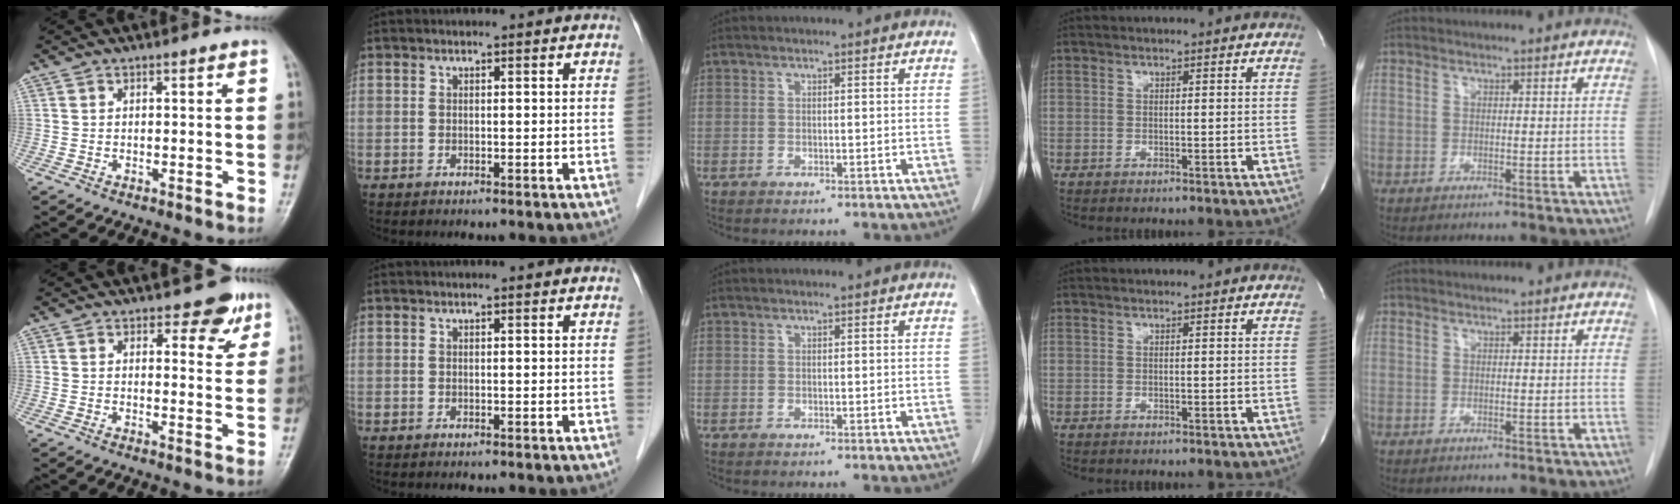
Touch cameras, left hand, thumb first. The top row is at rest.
{"thumb": {"total": 5.5, "force": [3.5, 2.8, 3.1], "torque": [-0.006, -0.018, 0.041]}, "index": {"total": 0.7, "force": [0.6, 0.0, 0.2], "torque": [-0.009, 0.005, 0.007]}}